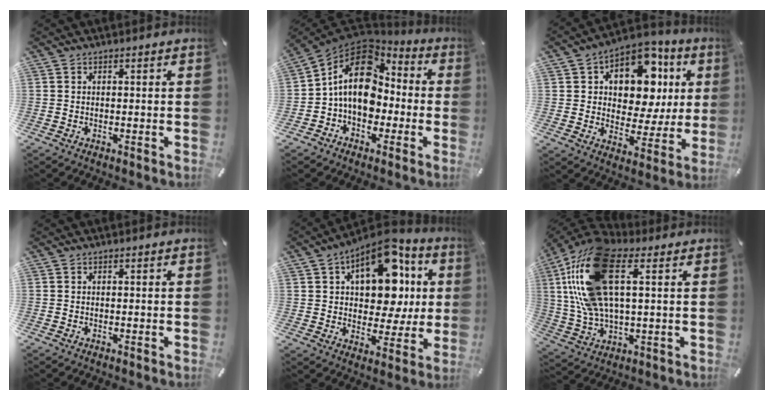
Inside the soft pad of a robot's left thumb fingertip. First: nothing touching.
{"total": 14.8, "force": [0.7, 11.5, 9.4], "torque": [-0.171, 0.009, 0.015]}
{"total": 14.4, "force": [5.7, 9.7, 8.9], "torque": [-0.126, -0.042, 0.099]}
{"total": 0.0}
{"total": 17.6, "force": [6.2, 10.8, 12.4], "torque": [-0.179, -0.033, 0.106]}
{"total": 20.4, "force": [6.6, 9.5, 16.8], "torque": [-0.378, -0.005, 0.111]}